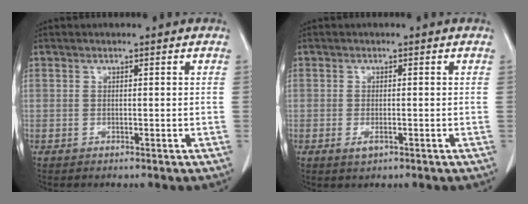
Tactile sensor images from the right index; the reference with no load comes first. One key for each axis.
{"total": 1.7, "fx": -0.7, "fy": 0.6, "fz": 1.4, "tx": -0.025, "ty": -0.003, "tz": -0.007}